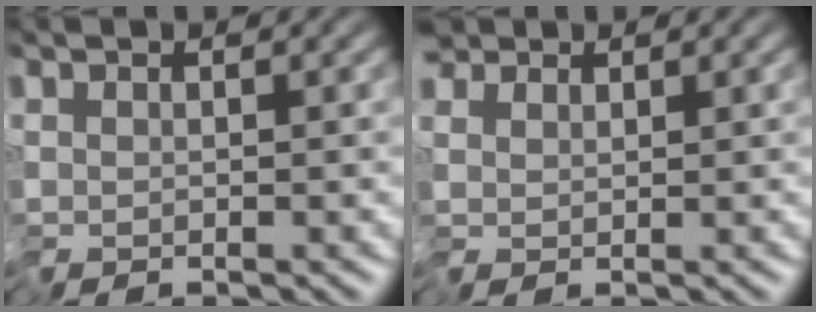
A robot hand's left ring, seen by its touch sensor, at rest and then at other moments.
{"total": 2.3, "force": [1.0, 1.5, 1.4], "torque": [-0.044, 0.006, 0.015]}